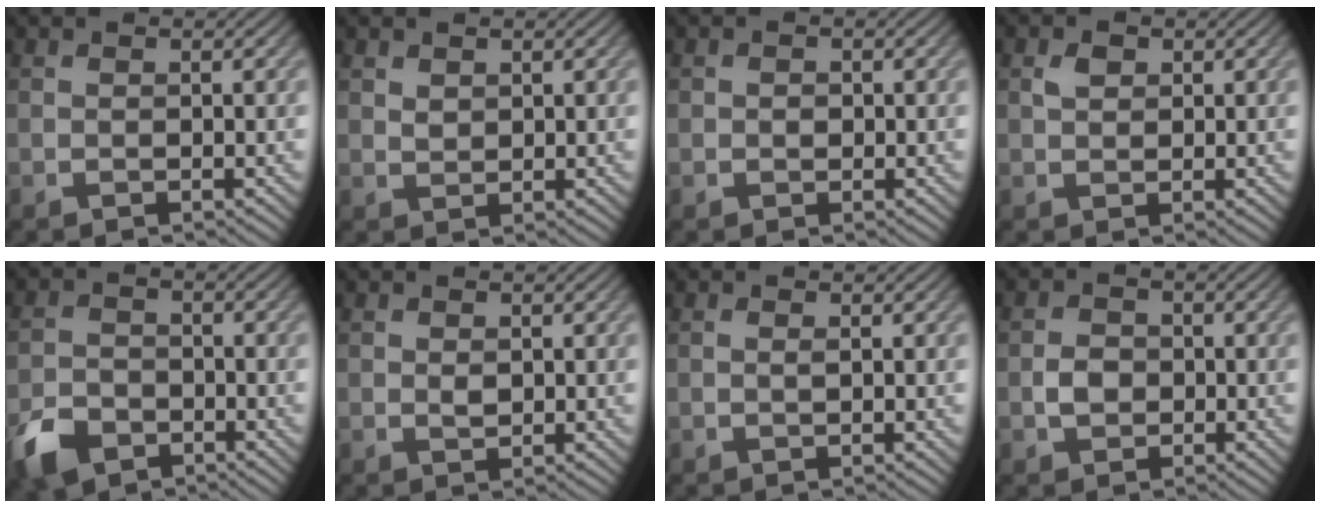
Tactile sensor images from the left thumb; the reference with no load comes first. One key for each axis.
{"total": 1.3, "fx": 0.9, "fy": 0.9, "fz": 0.5, "tx": -0.014, "ty": -0.001, "tz": 0.019}
{"total": 1.1, "fx": -0.1, "fy": 1.1, "fz": 0.4, "tx": -0.008, "ty": -0.004, "tz": -0.003}
{"total": 1.9, "fx": 0.6, "fy": 1.4, "fz": 1.0, "tx": -0.022, "ty": 0.001, "tz": 0.010}
{"total": 5.7, "fx": -3.7, "fy": 3.4, "fz": 2.7, "tx": -0.063, "ty": -0.005, "tz": -0.079}
{"total": 1.1, "fx": 0.3, "fy": 0.8, "fz": 0.7, "tx": -0.019, "ty": -0.004, "tz": 0.007}
{"total": 0.8, "fx": 0.2, "fy": 0.4, "fz": 0.7, "tx": -0.016, "ty": 0.001, "tz": 0.003}
{"total": 2.5, "fx": -0.6, "fy": 2.1, "fz": 1.2, "tx": -0.025, "ty": -0.002, "tz": -0.017}